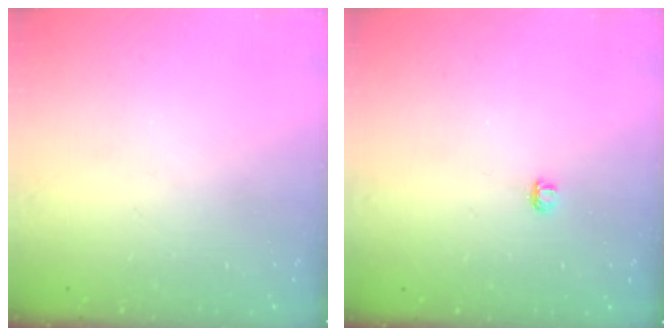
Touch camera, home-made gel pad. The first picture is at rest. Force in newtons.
{"total": 2.8, "press": 2.8, "slide": 0.3}